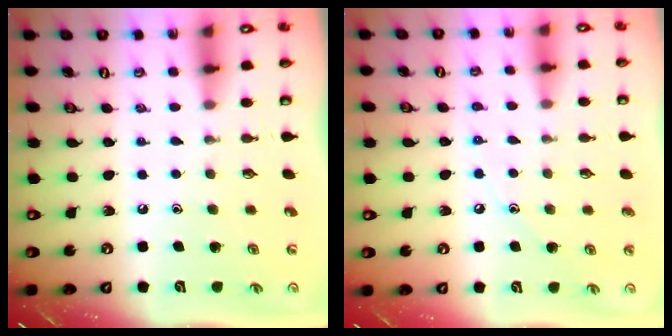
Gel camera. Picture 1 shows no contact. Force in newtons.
{"total": 4.3, "press": 4.3, "slide": 0.5}